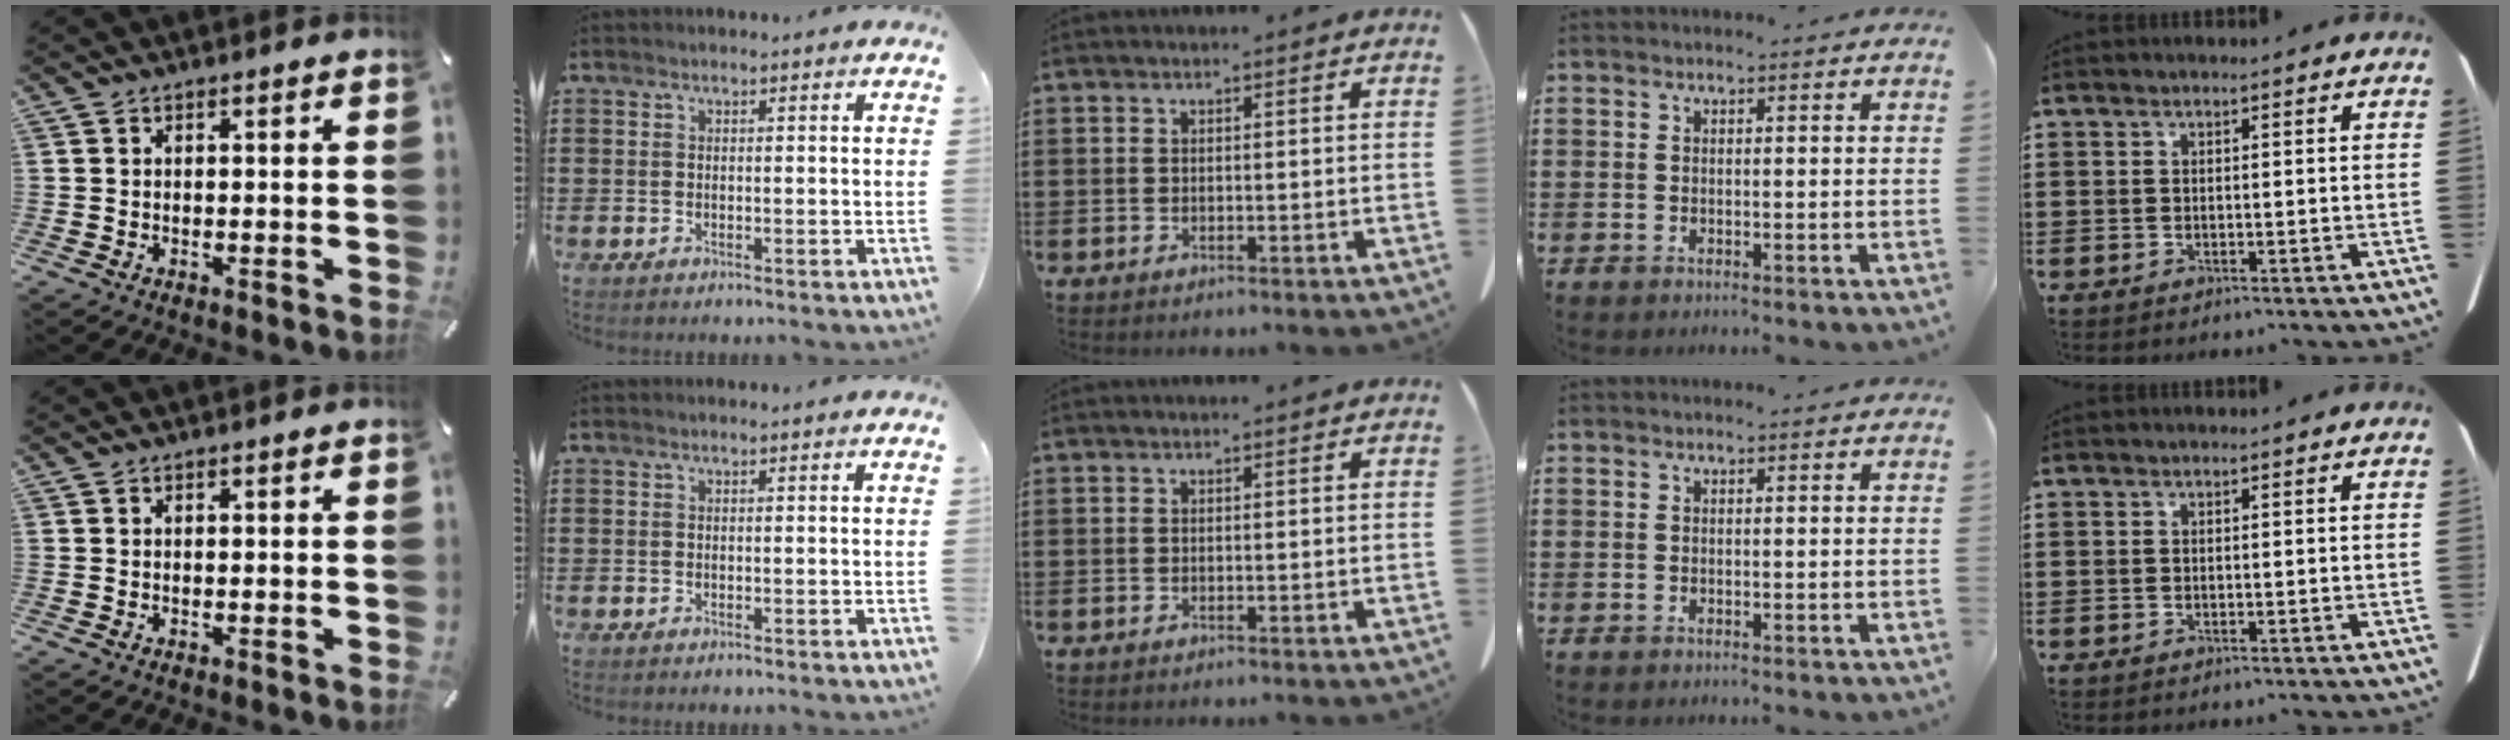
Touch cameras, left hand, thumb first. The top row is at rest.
{}